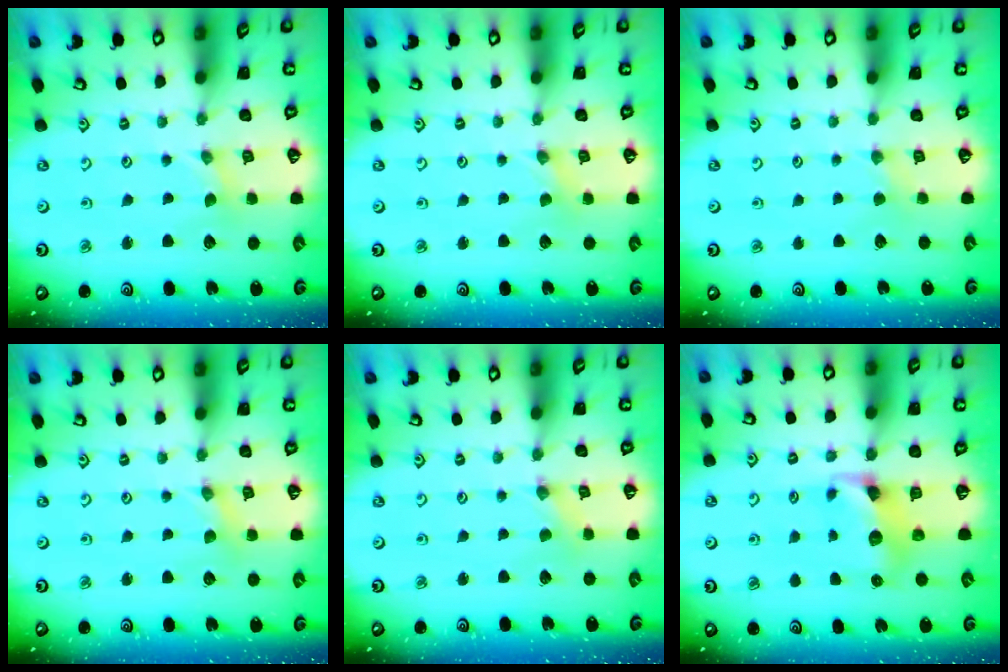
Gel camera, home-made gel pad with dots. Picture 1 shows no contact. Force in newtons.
{"total": 0.0}
{"total": 2.4, "press": 2.4, "slide": 0.4}
{"total": 1.6, "press": 1.6, "slide": 0.3}
{"total": 0.8, "press": 0.8, "slide": 0.2}
{"total": 7.1, "press": 7.1, "slide": 0.3}